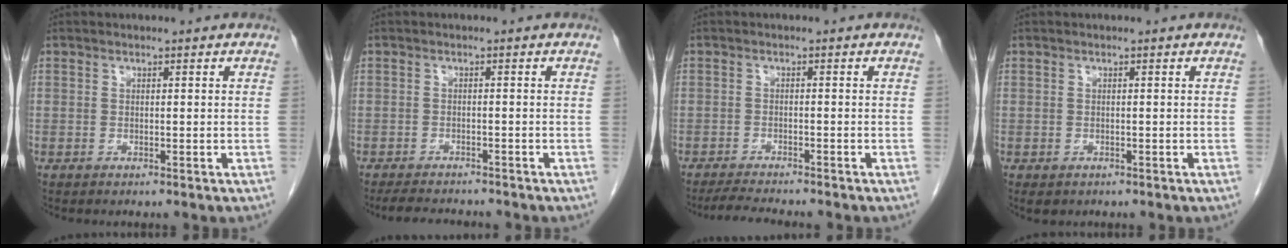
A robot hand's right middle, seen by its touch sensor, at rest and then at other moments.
{"total": 5.6, "force": [-5.2, 1.0, 1.7], "torque": [-0.027, -0.013, -0.079]}
{"total": 5.3, "force": [-4.8, 0.1, 2.1], "torque": [-0.037, -0.018, -0.078]}
{"total": 1.3, "force": [-0.7, 0.9, 0.5], "torque": [-0.010, 0.001, -0.002]}